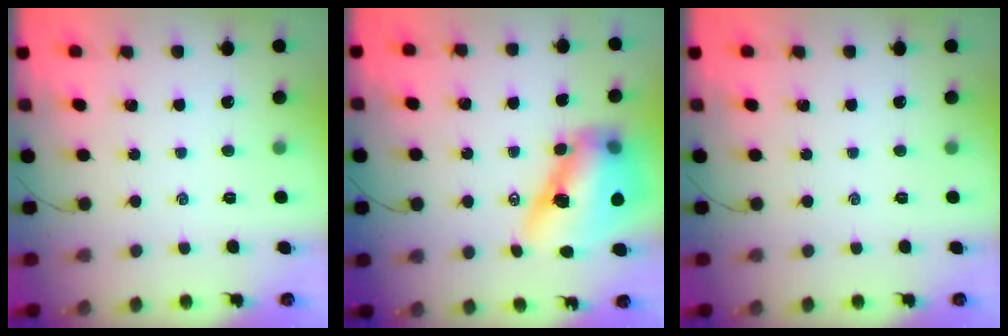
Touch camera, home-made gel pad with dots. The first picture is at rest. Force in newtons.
{"total": 15.0, "press": 14.3, "slide": 4.4}
{"total": 0.0}